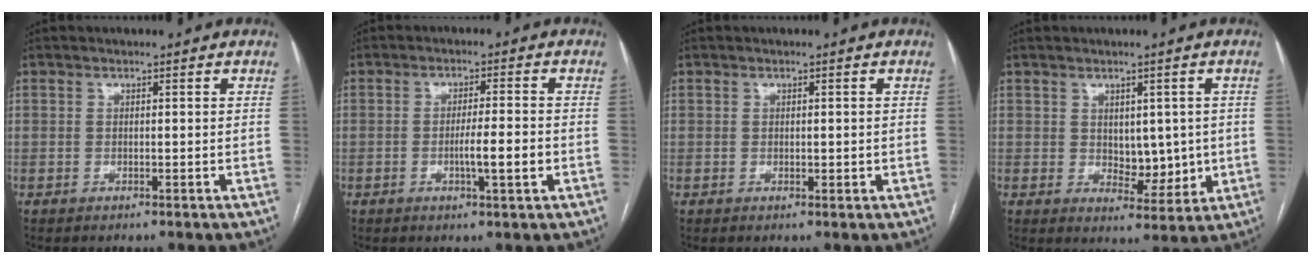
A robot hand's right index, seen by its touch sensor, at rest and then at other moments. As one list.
[{"total": 4.8, "force": [-1.3, 0.1, 4.7], "torque": [-0.079, -0.004, -0.018]}, {"total": 0.7, "force": [0.1, 0.4, 0.6], "torque": [-0.012, -0.001, 0.005]}, {"total": 5.5, "force": [0.4, 3.2, 4.4], "torque": [-0.057, -0.004, 0.021]}]